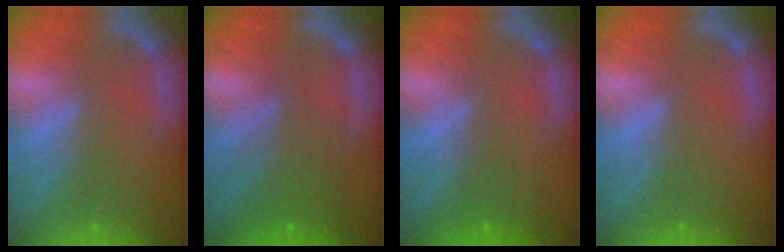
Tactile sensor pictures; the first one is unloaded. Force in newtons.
{"total": 5.1}
{"total": 1.5}
{"total": 0.0}